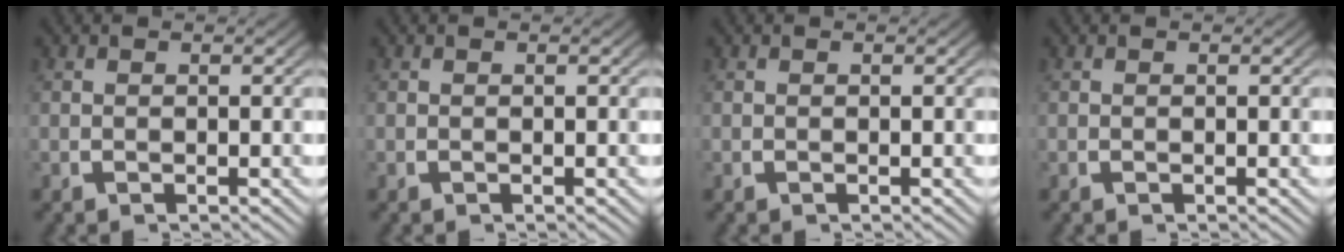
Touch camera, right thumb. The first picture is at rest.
{"total": 0.0}
{"total": 0.0}
{"total": 0.0}